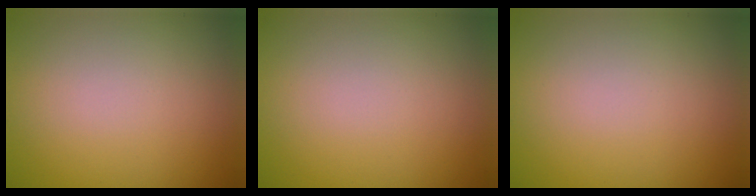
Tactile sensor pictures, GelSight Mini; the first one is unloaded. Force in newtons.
{"total": 0.0}
{"total": 0.0}